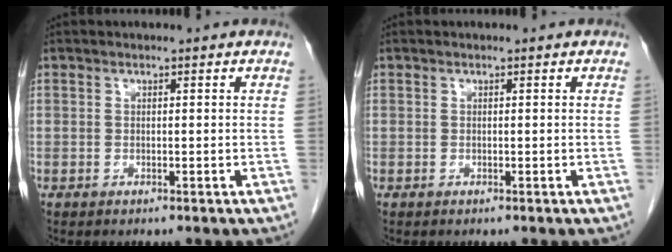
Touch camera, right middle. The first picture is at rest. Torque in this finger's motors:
{"motor_torque": [0.00, 0.00, 0.00, 0.00]}